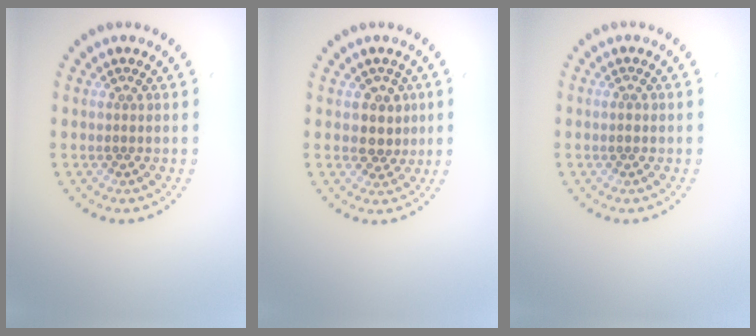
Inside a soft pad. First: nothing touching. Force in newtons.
{"total": 2.5, "press": 2.2, "slide": 1.2}
{"total": 0.7, "press": 0.7, "slide": 0.1}